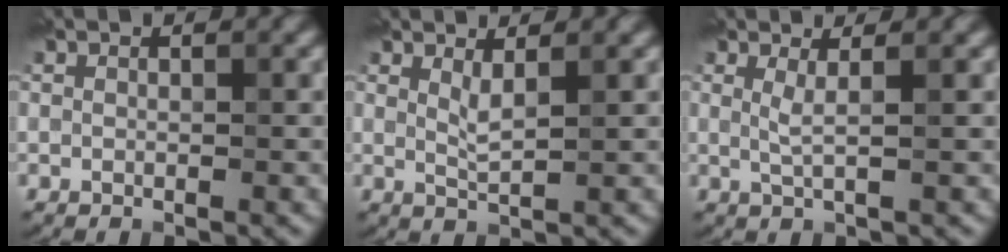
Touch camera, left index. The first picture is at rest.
{"total": 1.7, "force": [0.9, 0.3, 1.4], "torque": [-0.027, -0.003, 0.015]}
{"total": 1.7, "force": [0.5, 0.4, 1.6], "torque": [-0.030, -0.007, 0.004]}